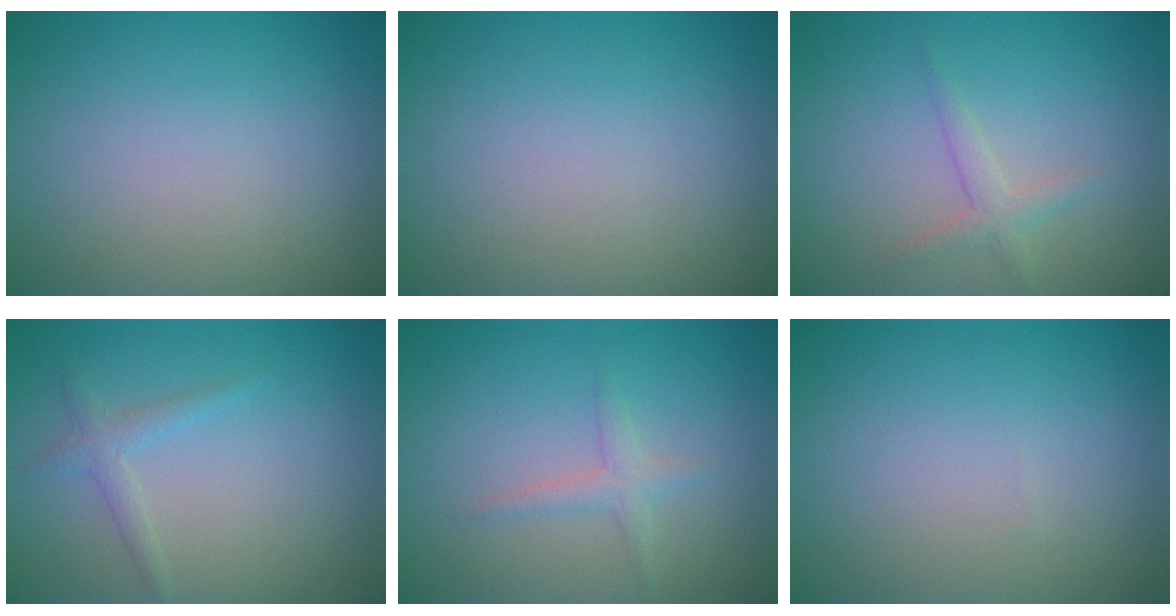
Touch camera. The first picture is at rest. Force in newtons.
{"total": 0.0}
{"total": 1.7, "press": 1.7, "slide": 0.1}
{"total": 1.5, "press": 1.5, "slide": 0.0}
{"total": 1.5, "press": 1.5, "slide": 0.1}
{"total": 0.0}